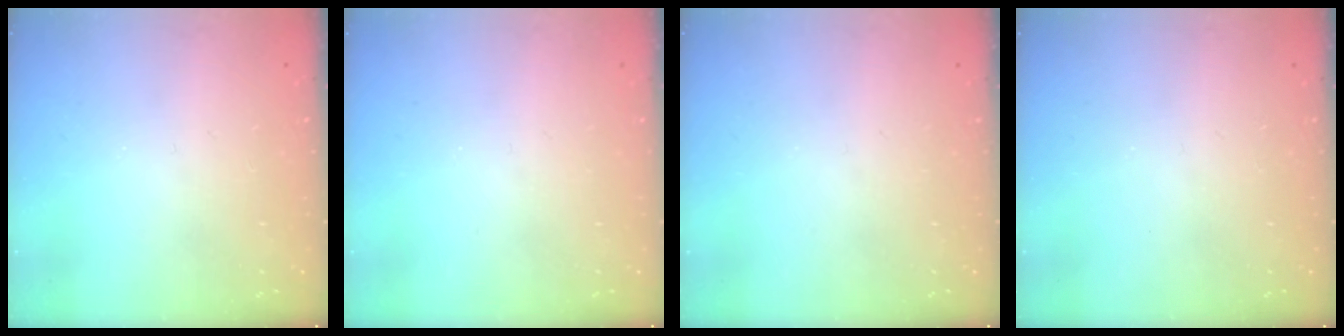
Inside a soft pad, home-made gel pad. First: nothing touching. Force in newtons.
{"total": 0.0}
{"total": 0.0}
{"total": 0.0}